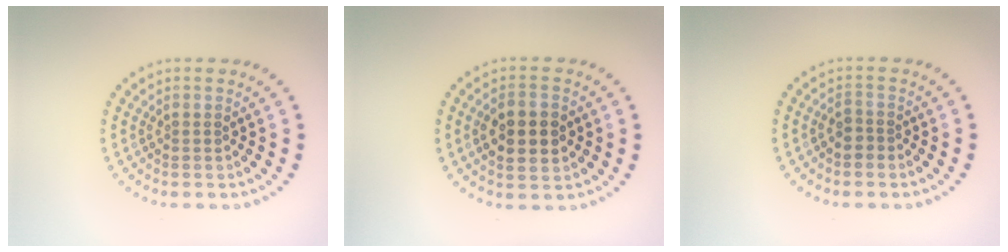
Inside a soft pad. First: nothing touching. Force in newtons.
{"total": 4.9, "press": 4.9, "slide": 0.3}
{"total": 1.1, "press": 0.9, "slide": 0.6}